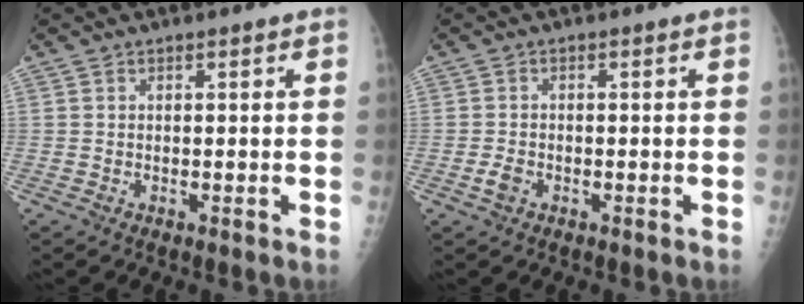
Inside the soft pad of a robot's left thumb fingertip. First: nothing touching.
{"total": 2.1, "force": [-0.9, 1.5, 1.2], "torque": [-0.022, 0.001, -0.017]}